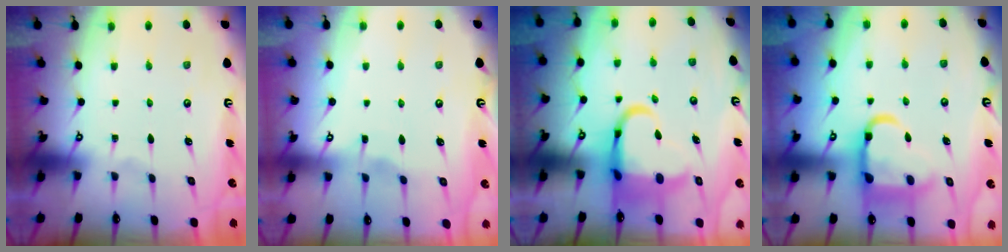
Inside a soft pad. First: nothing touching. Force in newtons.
{"total": 2.9, "press": 2.8, "slide": 0.4}
{"total": 9.5, "press": 9.3, "slide": 1.7}
{"total": 12.9, "press": 12.9, "slide": 1.4}